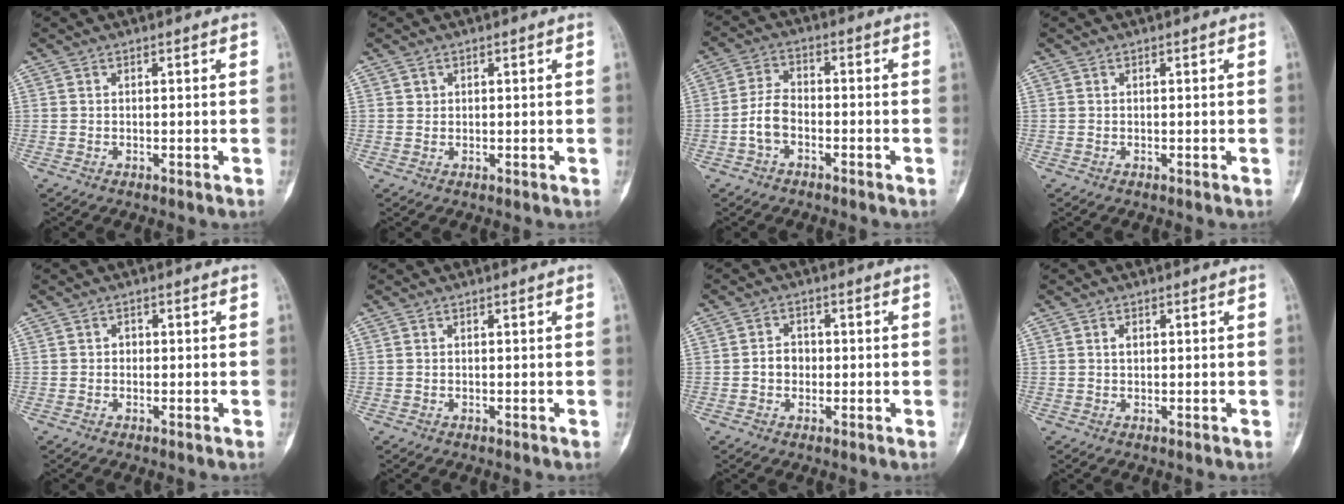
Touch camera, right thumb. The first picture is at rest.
{"total": 0.8, "force": [0.4, 0.6, 0.1], "torque": [0.009, 0.001, 0.005]}
{"total": 5.3, "force": [-2.1, 3.3, 3.7], "torque": [-0.070, 0.024, -0.048]}
{"total": 0.0}
{"total": 1.0, "force": [0.0, 0.9, 0.5], "torque": [0.002, 0.004, -0.005]}
{"total": 0.0}
{"total": 3.5, "force": [-0.4, 2.9, 1.8], "torque": [-0.015, 0.011, -0.012]}
{"total": 1.3, "force": [0.4, 0.9, 0.9], "torque": [-0.010, 0.001, 0.006]}